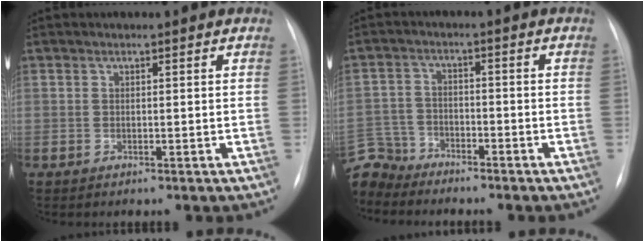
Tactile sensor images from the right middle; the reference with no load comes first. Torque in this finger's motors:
{"motor_torque": [0.21, -0.22, -0.03, -0.19]}